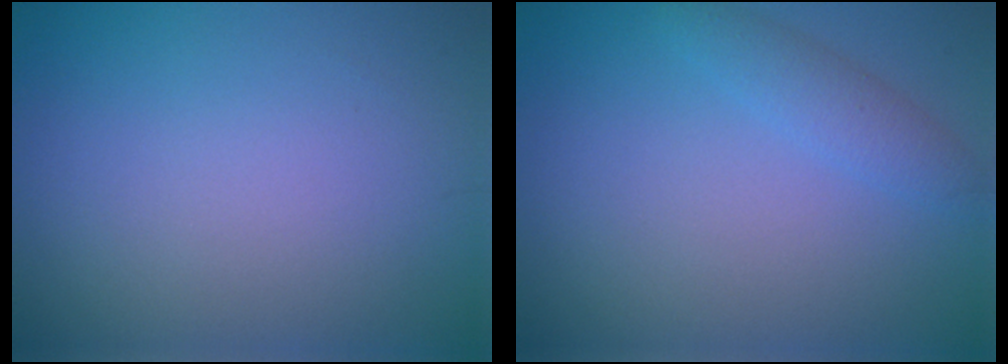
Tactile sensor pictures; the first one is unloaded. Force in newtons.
{"total": 1.9, "press": 1.9, "slide": 0.1}